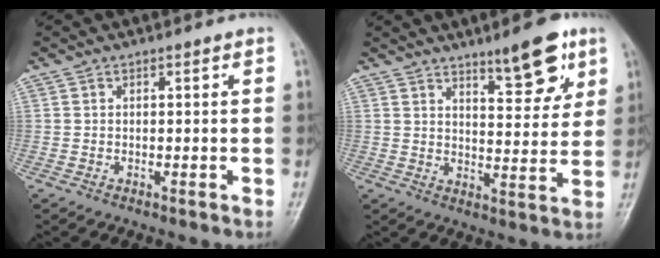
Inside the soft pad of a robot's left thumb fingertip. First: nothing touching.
{"total": 10.1, "force": [6.5, 3.2, 7.1], "torque": [-0.077, -0.042, 0.096]}